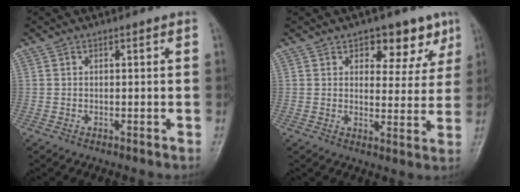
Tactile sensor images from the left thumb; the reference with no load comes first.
{"total": 8.7, "force": [4.9, 5.1, 4.9], "torque": [-0.021, -0.020, 0.062]}